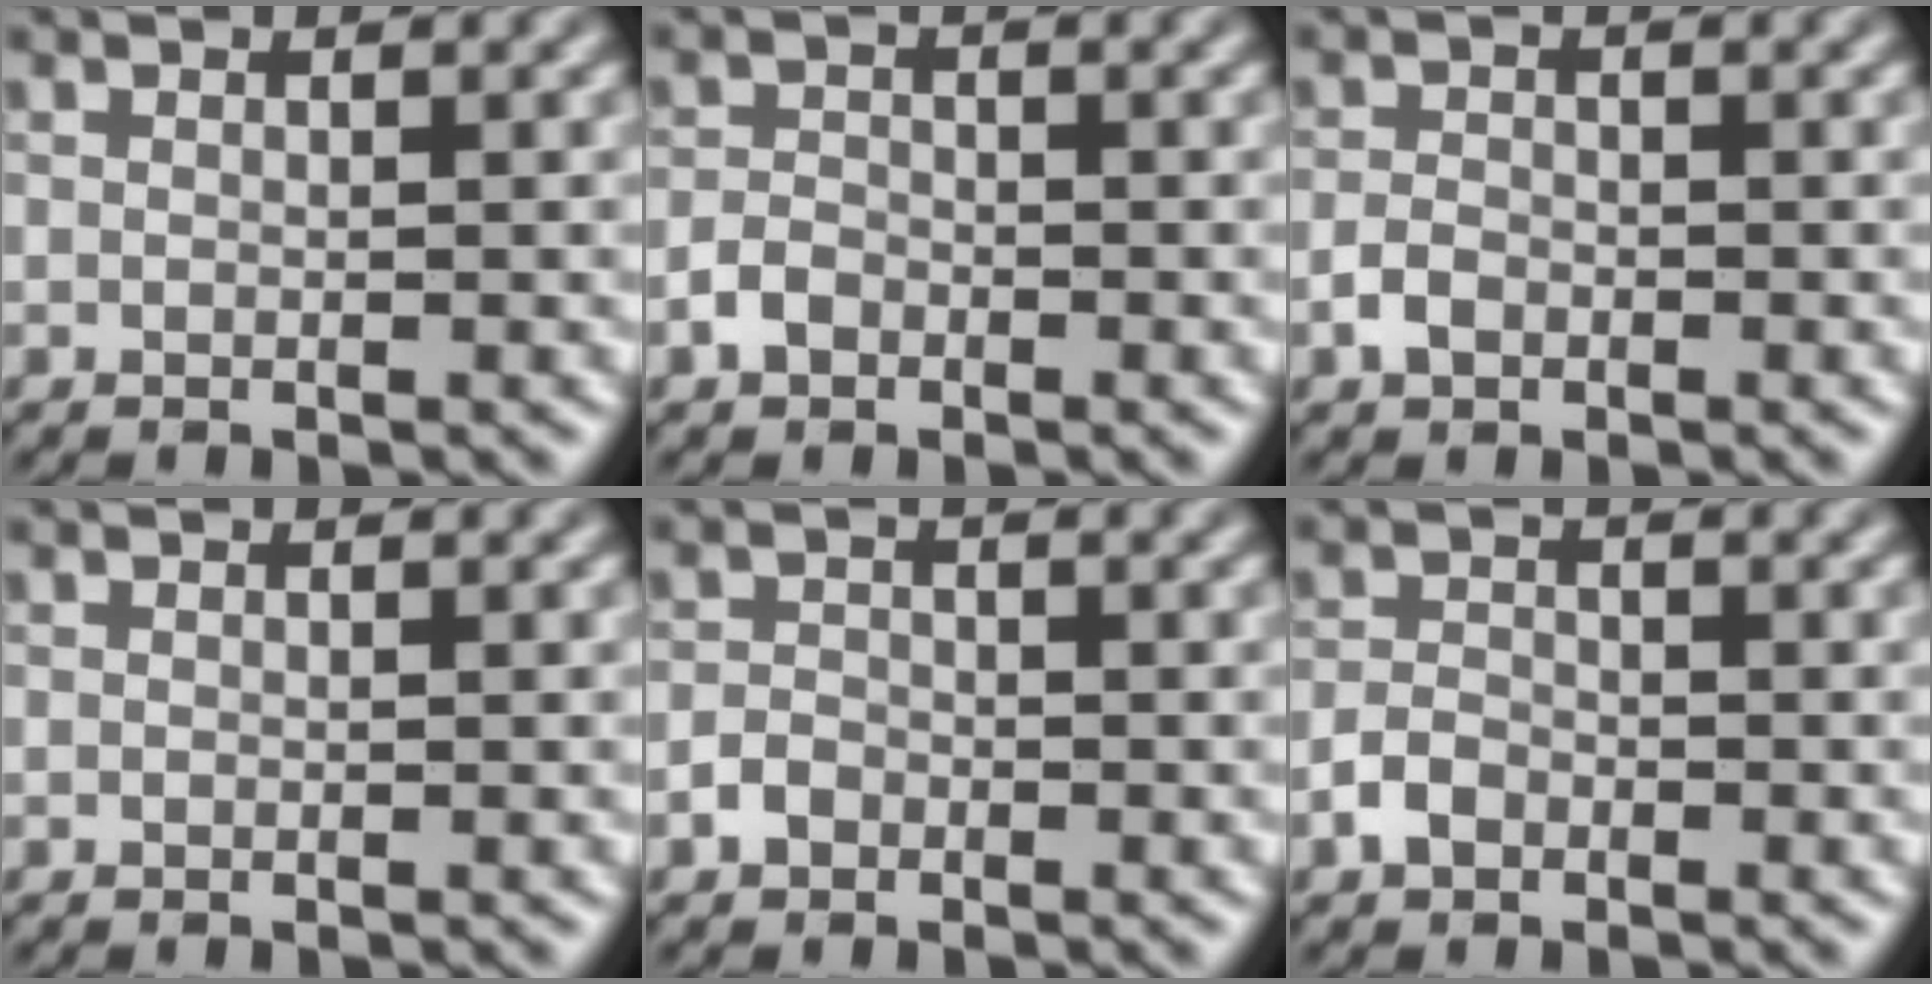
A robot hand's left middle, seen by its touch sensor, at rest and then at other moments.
{"total": 1.6, "force": [-1.0, 1.1, 0.6], "torque": [-0.008, 0.006, -0.024]}
{"total": 1.4, "force": [-0.8, 0.9, 0.7], "torque": [-0.011, 0.004, -0.020]}
{"total": 0.0}
{"total": 1.3, "force": [-0.8, 0.9, 0.4], "torque": [-0.002, 0.006, -0.017]}
{"total": 1.7, "force": [-1.1, 1.1, 0.7], "torque": [-0.011, 0.006, -0.026]}